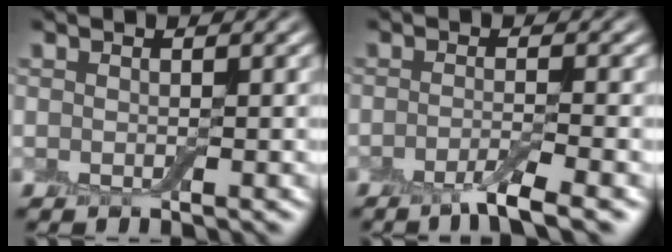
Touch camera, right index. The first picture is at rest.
{"total": 3.3, "force": [-2.0, 0.6, 2.6], "torque": [-0.041, -0.002, -0.045]}